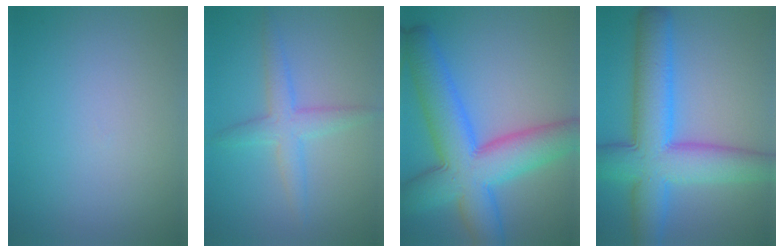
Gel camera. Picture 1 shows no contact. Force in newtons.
{"total": 3.2, "press": 3.2, "slide": 0.1}
{"total": 10.8, "press": 10.8, "slide": 0.3}
{"total": 10.1, "press": 10.1, "slide": 0.3}